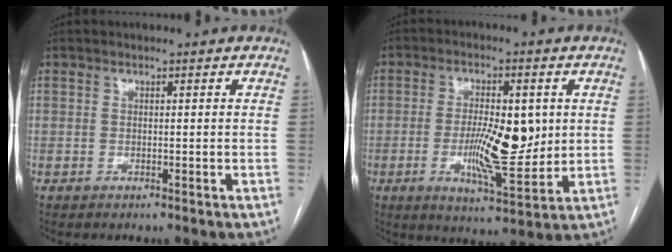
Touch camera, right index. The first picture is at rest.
{"total": 11.1, "force": [-0.2, 3.2, 10.6], "torque": [-0.182, -0.004, 0.000]}